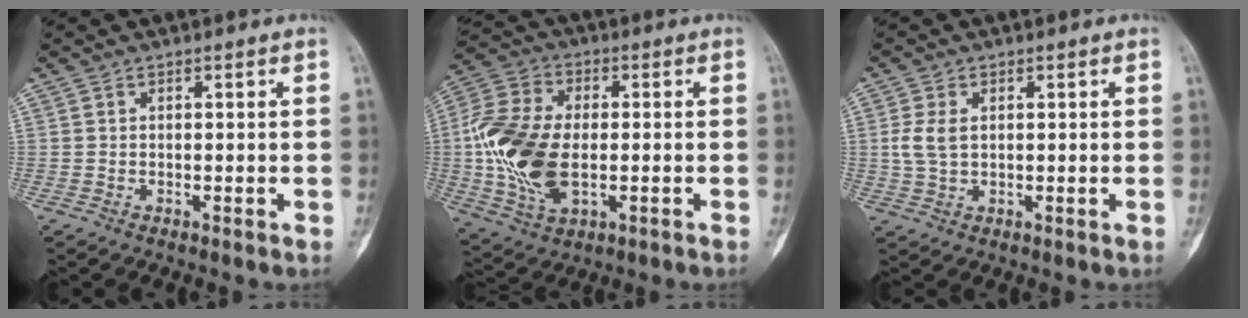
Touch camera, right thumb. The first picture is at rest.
{"total": 16.7, "force": [-1.4, 9.7, 13.5], "torque": [-0.284, 0.007, -0.022]}
{"total": 4.1, "force": [0.7, 2.4, 3.2], "torque": [-0.077, 0.004, 0.018]}